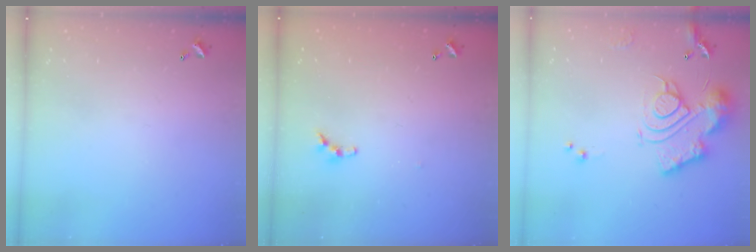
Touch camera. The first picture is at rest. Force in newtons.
{"total": 5.1, "press": 5.1, "slide": 0.4}
{"total": 15.7, "press": 15.6, "slide": 1.8}